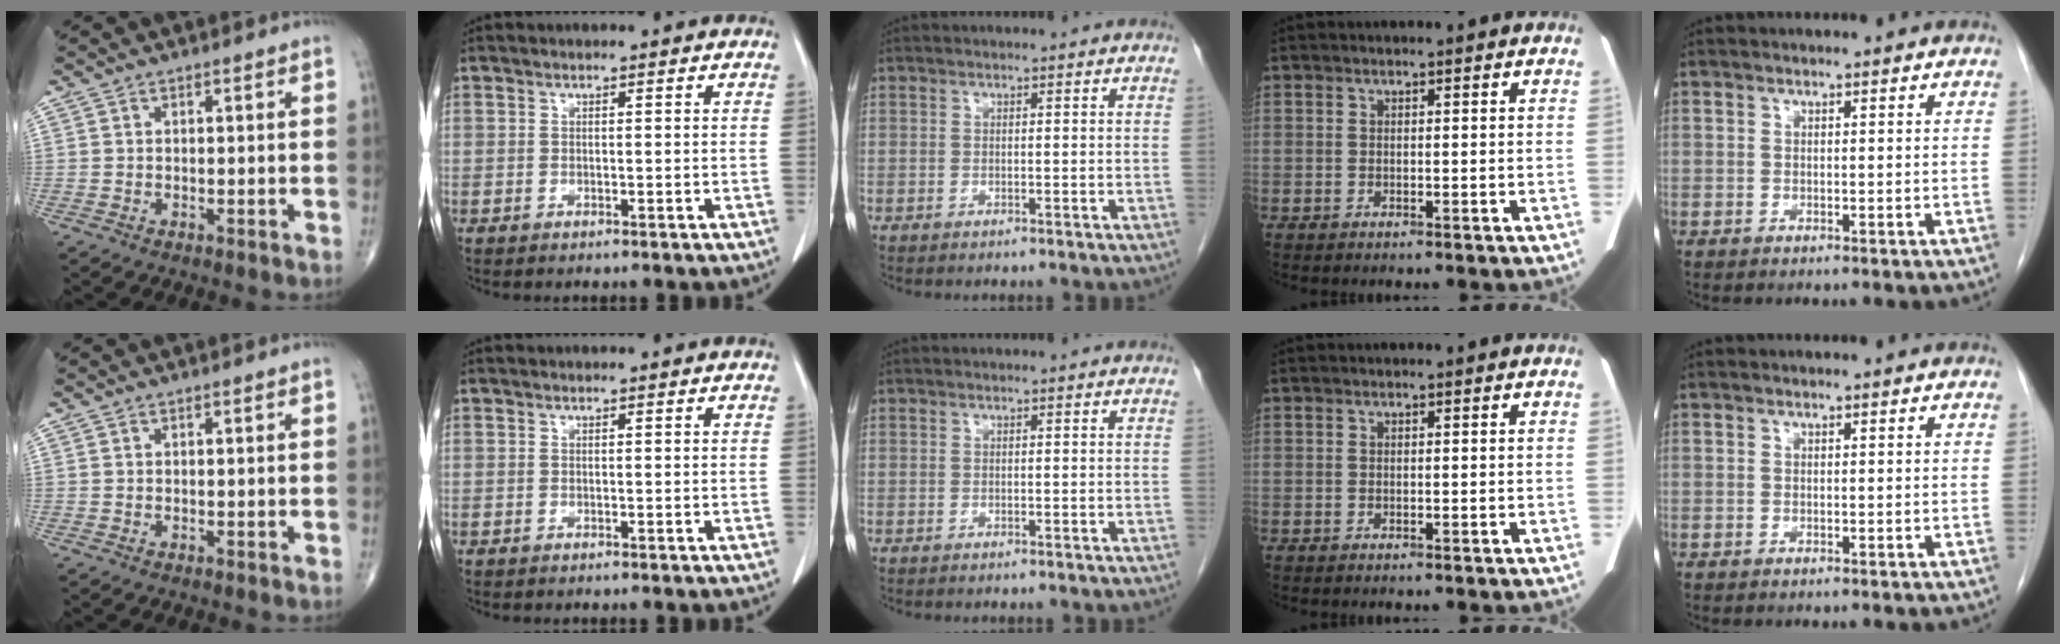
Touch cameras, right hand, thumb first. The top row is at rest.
{}